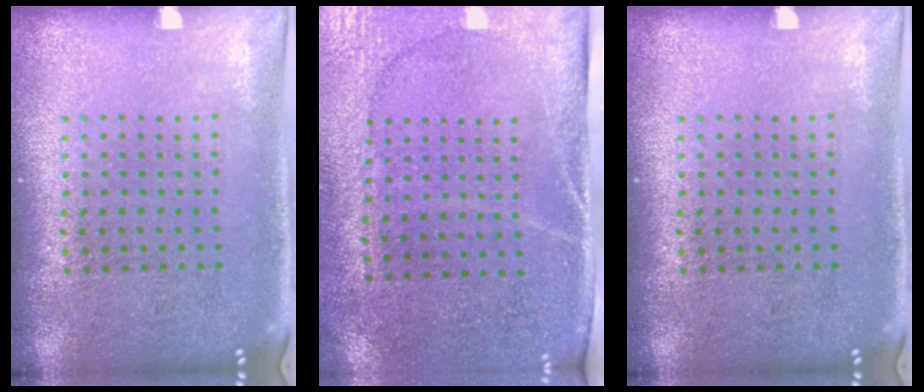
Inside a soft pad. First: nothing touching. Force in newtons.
{"total": 2.7, "press": 2.3, "slide": 1.4}
{"total": 0.0}